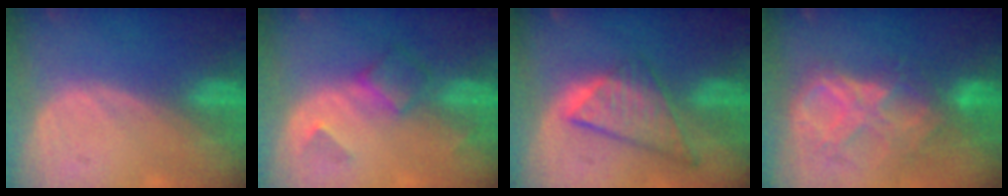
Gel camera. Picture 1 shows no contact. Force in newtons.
{"total": 4.9, "press": 4.3, "slide": 2.3}
{"total": 8.6, "press": 7.4, "slide": 4.4}
{"total": 8.9, "press": 7.8, "slide": 4.4}